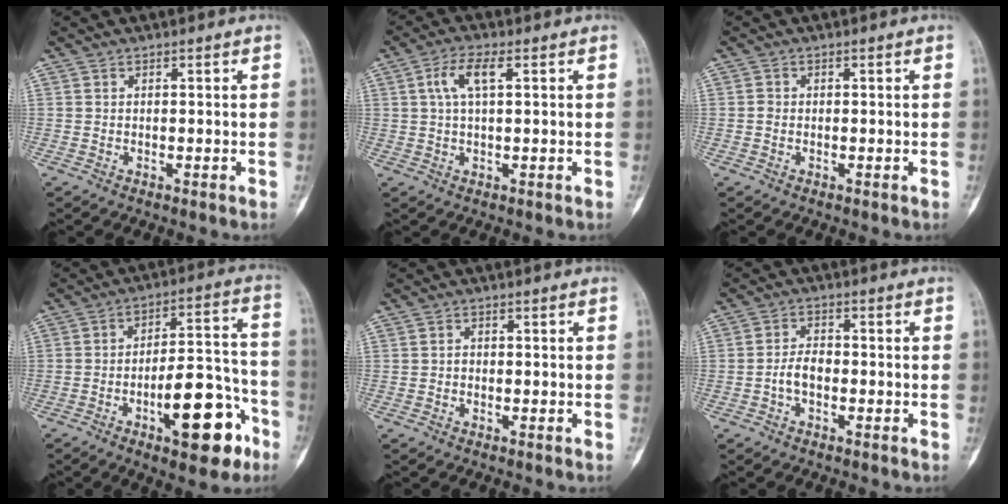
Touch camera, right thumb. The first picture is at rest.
{"total": 5.5, "force": [1.7, 1.9, 4.9], "torque": [-0.103, 0.011, 0.033]}
{"total": 0.8, "force": [-0.2, 0.7, 0.4], "torque": [-0.003, 0.003, -0.004]}
{"total": 17.5, "force": [-7.9, 6.8, 14.1], "torque": [-0.181, 0.056, -0.110]}
{"total": 0.9, "force": [-0.3, 0.7, 0.3], "torque": [0.004, 0.004, -0.009]}
{"total": 3.7, "force": [-1.2, 2.2, 2.7], "torque": [-0.043, 0.017, -0.028]}